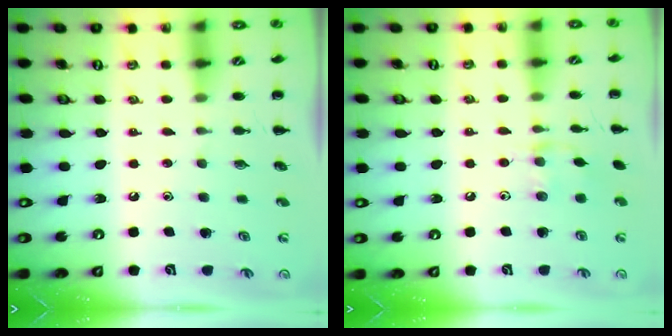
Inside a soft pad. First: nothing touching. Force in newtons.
{"total": 6.7, "press": 6.6, "slide": 1.5}